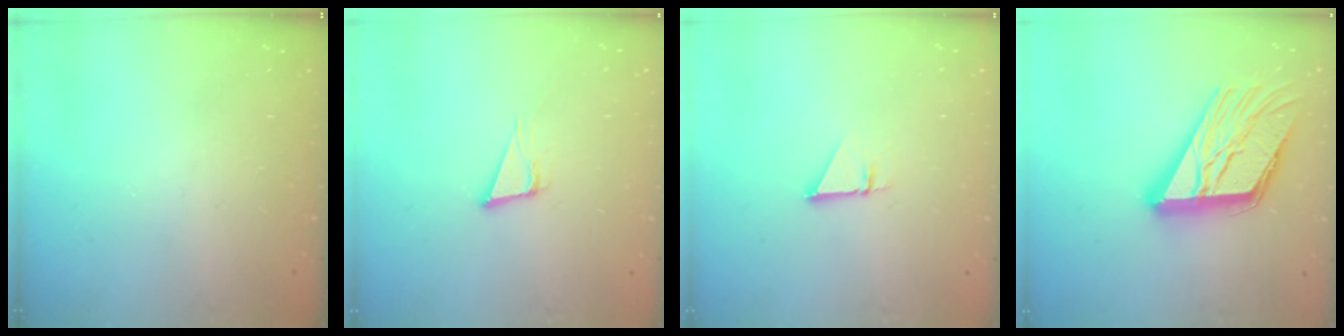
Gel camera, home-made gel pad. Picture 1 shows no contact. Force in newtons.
{"total": 3.8, "press": 1.9, "slide": 3.3}
{"total": 1.0, "press": 1.0, "slide": 0.1}
{"total": 19.0, "press": 18.9, "slide": 1.9}